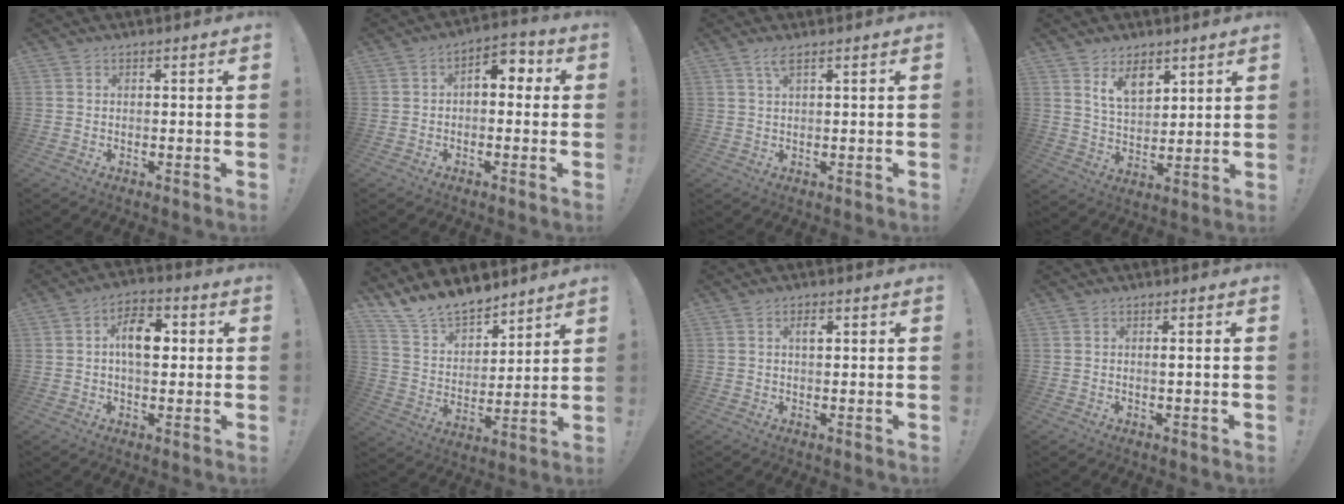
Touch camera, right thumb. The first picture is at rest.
{"total": 6.5, "force": [0.7, 4.0, 5.1], "torque": [-0.064, 0.000, 0.009]}
{"total": 2.7, "force": [1.6, 0.5, 2.1], "torque": [-0.038, -0.002, 0.026]}
{"total": 10.2, "force": [6.3, 6.3, 4.8], "torque": [-0.073, -0.036, 0.121]}
{"total": 10.1, "force": [1.0, 6.1, 8.0], "torque": [-0.112, 0.011, 0.016]}
{"total": 12.7, "force": [11.5, 4.8, 2.2], "torque": [-0.062, -0.096, 0.219]}
{"total": 2.3, "force": [0.6, 1.1, 1.9], "torque": [-0.019, -0.001, 0.003]}
{"total": 1.0, "force": [0.2, -0.3, 0.9], "torque": [-0.012, -0.004, 0.001]}